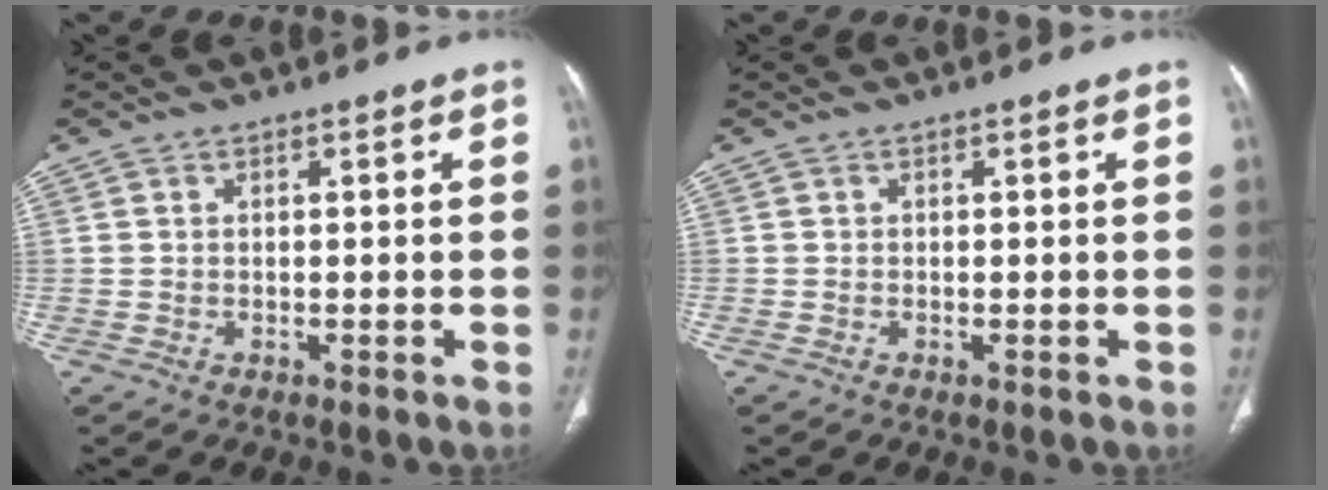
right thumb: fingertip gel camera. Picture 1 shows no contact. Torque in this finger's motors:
{"motor_torque": [-0.12, 0.01, 0.00, 0.47, 0.03]}